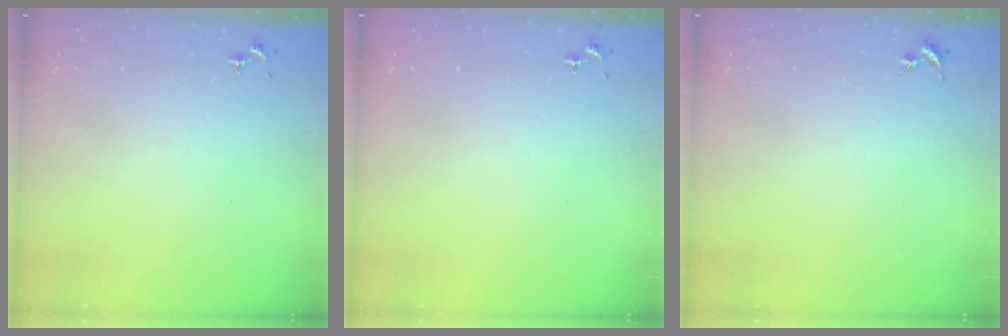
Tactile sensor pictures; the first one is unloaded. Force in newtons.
{"total": 0.0}
{"total": 0.0}